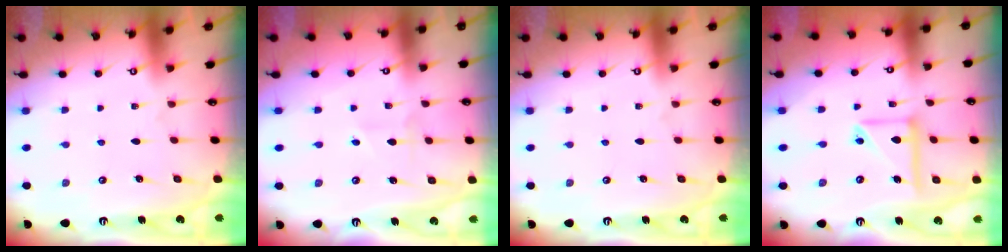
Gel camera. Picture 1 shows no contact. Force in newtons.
{"total": 1.6, "press": 1.5, "slide": 0.7}
{"total": 0.0}
{"total": 12.3, "press": 12.3, "slide": 1.3}